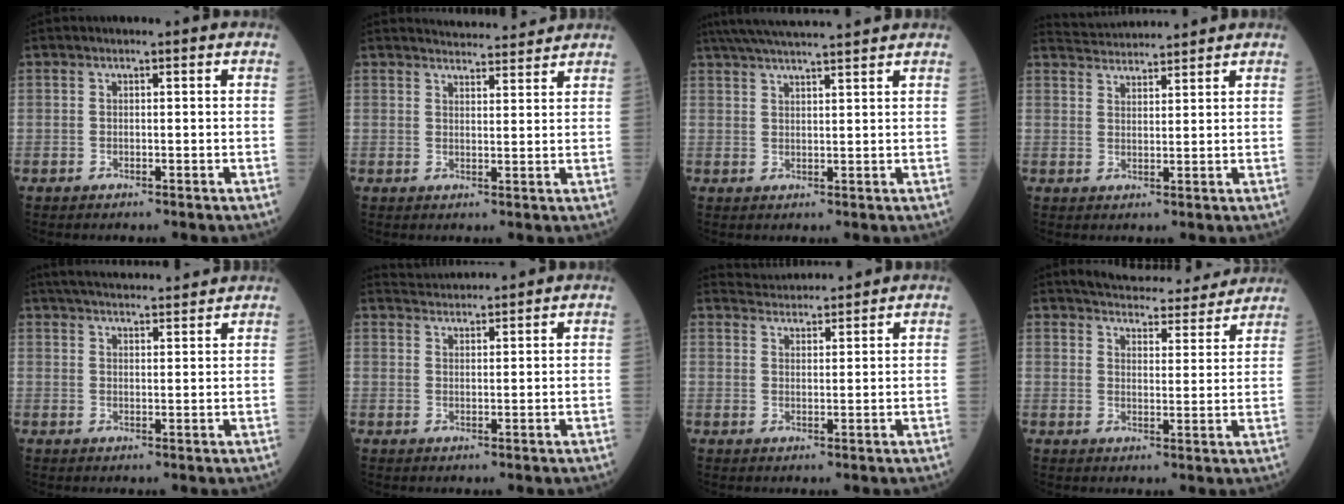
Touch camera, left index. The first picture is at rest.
{"total": 7.4, "force": [7.3, 0.6, 1.2], "torque": [-0.017, 0.011, 0.093]}
{"total": 11.9, "force": [10.6, -0.2, 5.3], "torque": [-0.093, 0.032, 0.158]}
{"total": 6.2, "force": [6.1, -0.1, 0.5], "torque": [-0.019, 0.031, 0.101]}
{"total": 12.9, "force": [12.1, 1.1, 4.4], "torque": [-0.074, 0.028, 0.173]}
{"total": 3.9, "force": [3.8, -0.3, -0.1], "torque": [-0.009, 0.026, 0.073]}
{"total": 5.1, "force": [5.1, 0.1, 0.1], "torque": [-0.011, 0.028, 0.085]}
{"total": 14.7, "force": [13.8, 3.1, 4.0], "torque": [-0.036, 0.003, 0.169]}